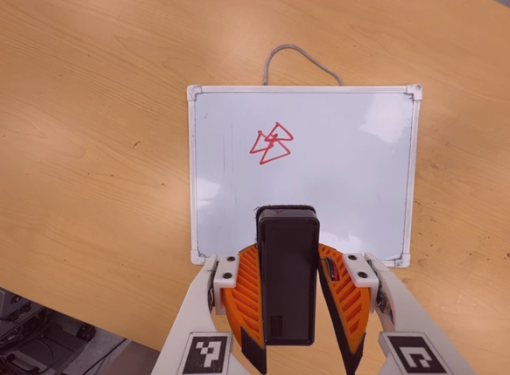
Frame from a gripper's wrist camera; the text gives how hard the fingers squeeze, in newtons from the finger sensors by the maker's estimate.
{"total": 5.3, "left": 4.3, "right": 6.4}